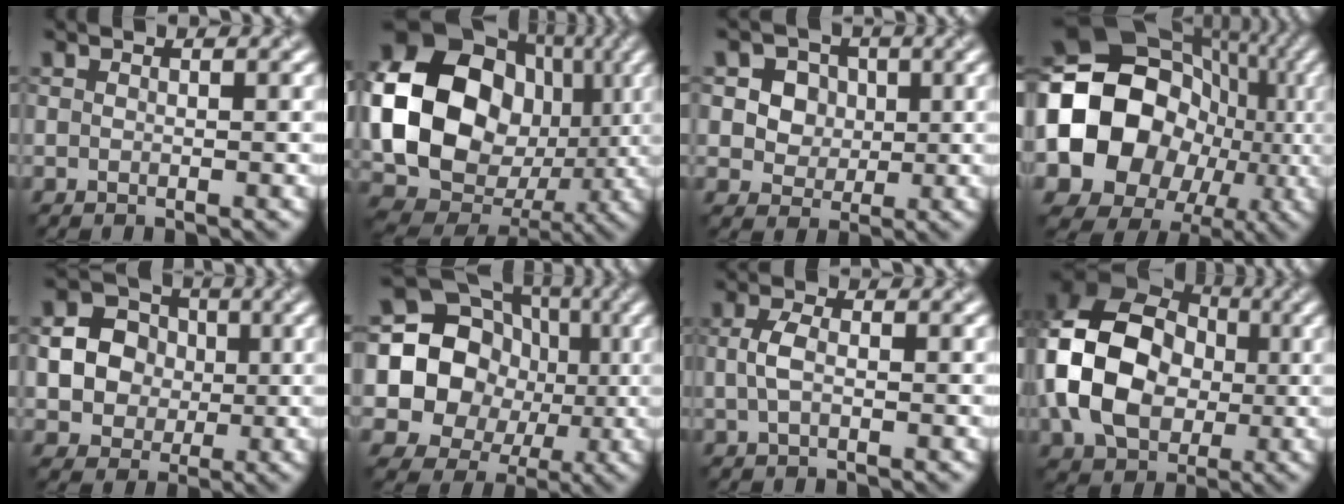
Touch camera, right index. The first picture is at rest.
{"total": 20.5, "force": [1.4, 17.7, 10.2], "torque": [-0.220, 0.000, 0.013]}
{"total": 5.6, "force": [1.9, 4.7, 2.5], "torque": [-0.042, 0.010, 0.029]}
{"total": 17.4, "force": [-1.3, 14.4, 9.7], "torque": [-0.182, -0.015, -0.024]}
{"total": 6.1, "force": [0.3, 5.6, 2.5], "torque": [-0.037, 0.019, -0.011]}
{"total": 16.4, "force": [1.0, 15.0, 6.4], "torque": [-0.141, 0.032, -0.019]}
{"total": 2.0, "force": [0.0, 1.0, 1.8], "torque": [-0.044, 0.002, -0.004]}
{"total": 13.7, "force": [-0.4, 10.5, 8.9], "torque": [-0.197, 0.005, -0.021]}